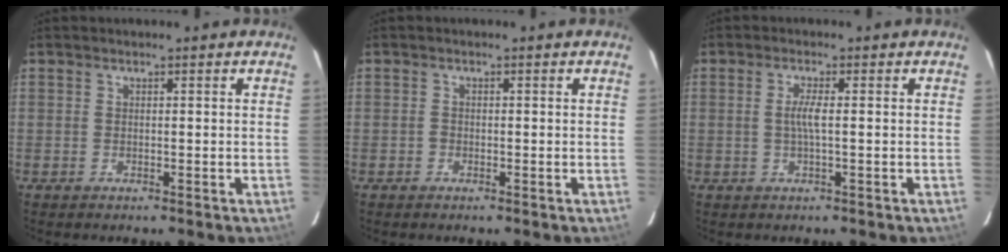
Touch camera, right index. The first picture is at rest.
{"total": 0.7, "force": [-0.5, 0.6, 0.1], "torque": [0.000, 0.002, -0.009]}
{"total": 2.6, "force": [-0.1, 0.0, 2.6], "torque": [-0.053, 0.000, -0.003]}